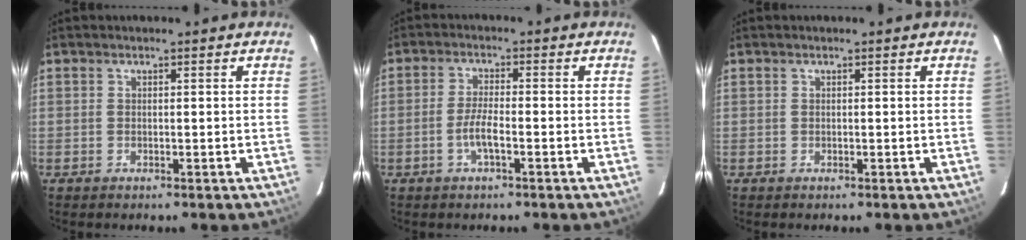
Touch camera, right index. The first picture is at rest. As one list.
[{"total": 3.9, "force": [-1.7, 0.7, 3.5], "torque": [-0.074, -0.001, -0.034]}, {"total": 0.0}]